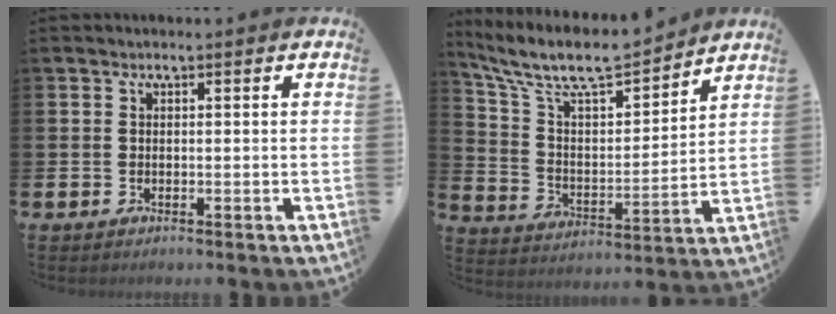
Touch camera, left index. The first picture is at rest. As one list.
[{"total": 10.0, "force": [8.8, 2.5, 3.9], "torque": [-0.119, -0.058, 0.153]}]